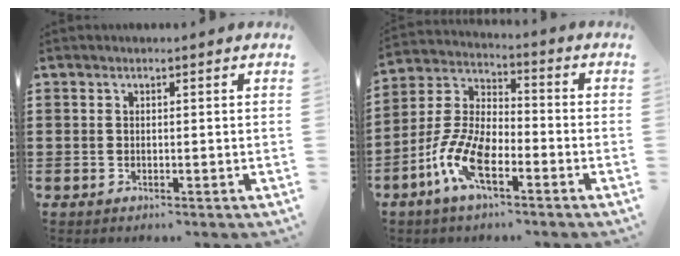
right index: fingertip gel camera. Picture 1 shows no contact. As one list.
[{"total": 9.5, "force": [-4.6, 3.9, 7.3], "torque": [-0.192, -0.010, -0.096]}]